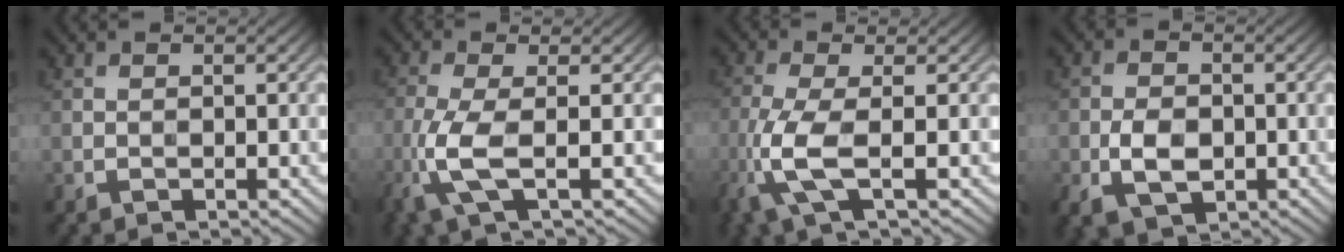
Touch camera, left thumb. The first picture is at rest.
{"total": 5.8, "force": [-1.7, 1.5, 5.3], "torque": [-0.130, -0.001, -0.045]}
{"total": 6.5, "force": [-2.0, 1.7, 5.9], "torque": [-0.142, -0.001, -0.053]}
{"total": 4.9, "force": [-1.5, 3.1, 3.5], "torque": [-0.069, -0.009, -0.030]}